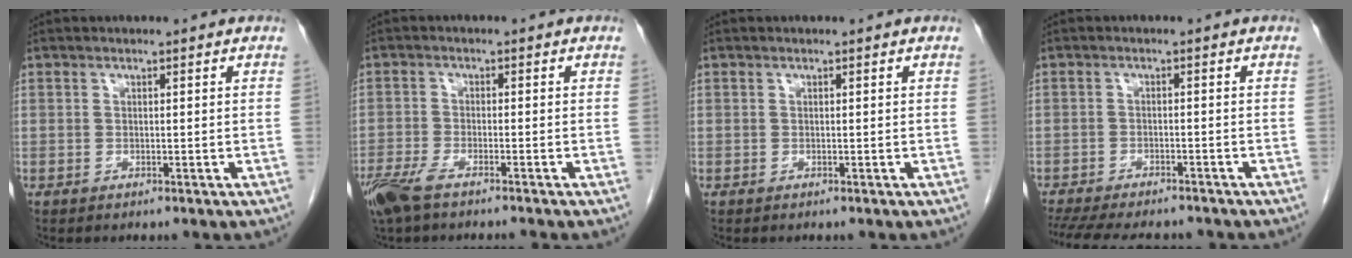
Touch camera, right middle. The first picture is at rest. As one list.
[{"total": 6.2, "force": [-4.9, 1.0, 3.8], "torque": [-0.073, -0.013, -0.090]}, {"total": 0.0}, {"total": 14.2, "force": [-12.3, 3.9, 6.0], "torque": [-0.136, -0.014, -0.168]}]